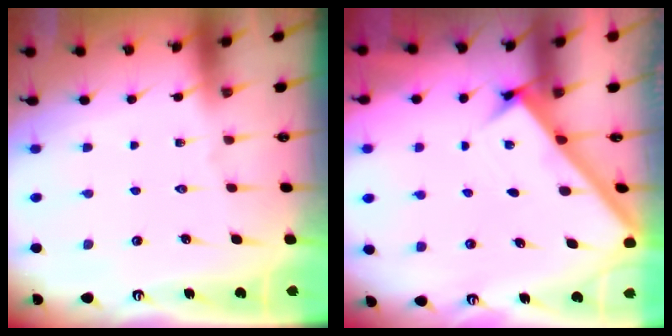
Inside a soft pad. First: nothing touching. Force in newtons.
{"total": 2.5, "press": 2.5, "slide": 0.3}